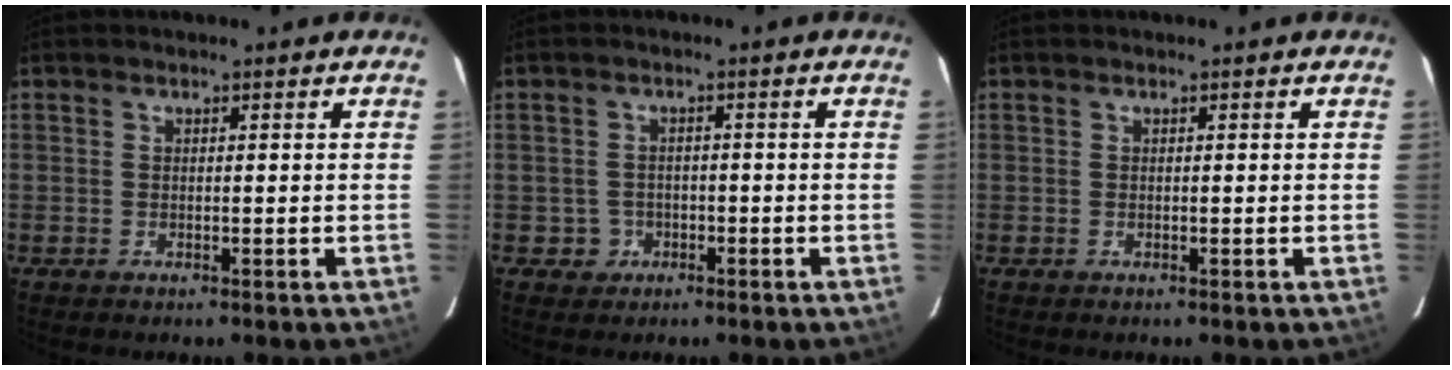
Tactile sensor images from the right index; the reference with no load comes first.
{"total": 2.5, "force": [-1.0, 2.3, 0.0], "torque": [0.009, 0.012, -0.014]}
{"total": 0.0}